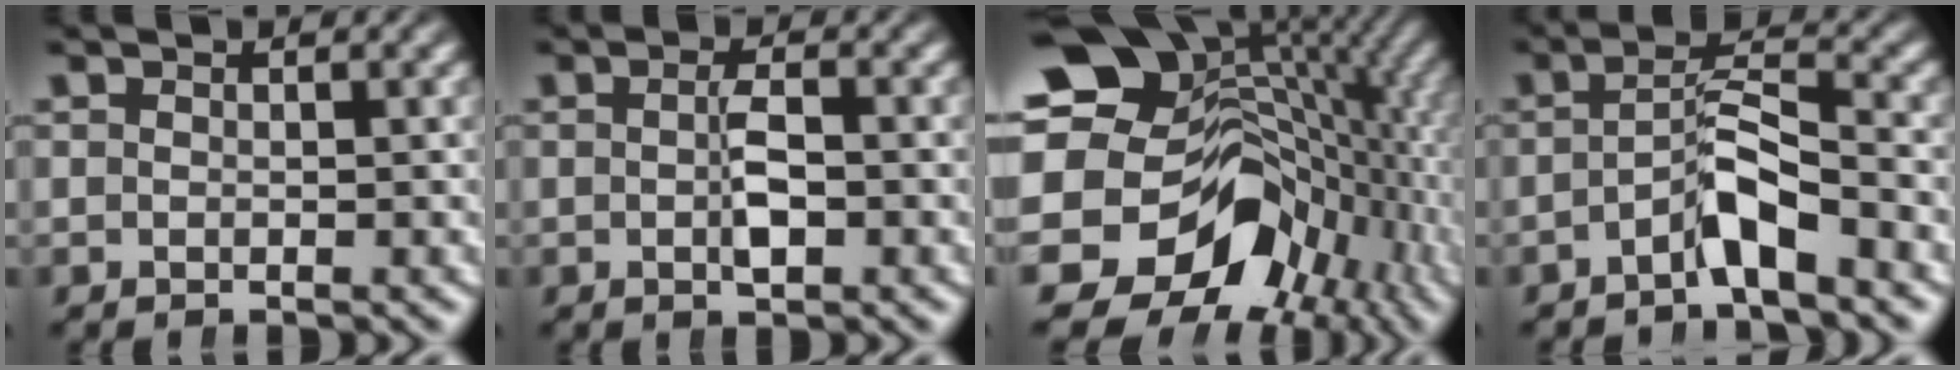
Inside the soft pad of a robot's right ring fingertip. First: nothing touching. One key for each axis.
{"total": 2.0, "fx": -0.5, "fy": 0.5, "fz": 1.9, "tx": -0.038, "ty": -0.005, "tz": -0.010}
{"total": 23.8, "fx": -1.9, "fy": 19.1, "fz": 14.0, "tx": -0.266, "ty": -0.068, "tz": -0.013}
{"total": 3.2, "fx": -1.6, "fy": 0.7, "fz": 2.7, "tx": -0.054, "ty": -0.003, "tz": -0.026}